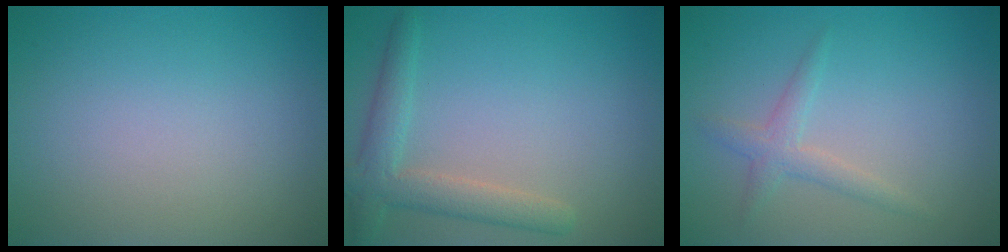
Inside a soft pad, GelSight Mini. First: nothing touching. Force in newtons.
{"total": 3.4, "press": 3.4, "slide": 0.4}
{"total": 1.9, "press": 1.9, "slide": 0.1}